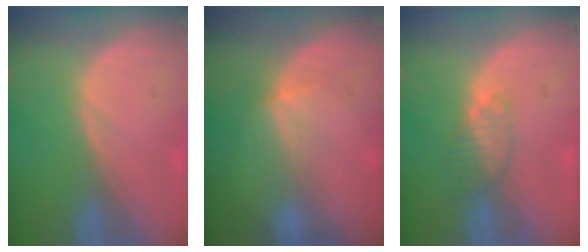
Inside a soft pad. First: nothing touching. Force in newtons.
{"total": 3.0, "press": 2.8, "slide": 1.1}
{"total": 3.3, "press": 3.1, "slide": 1.3}